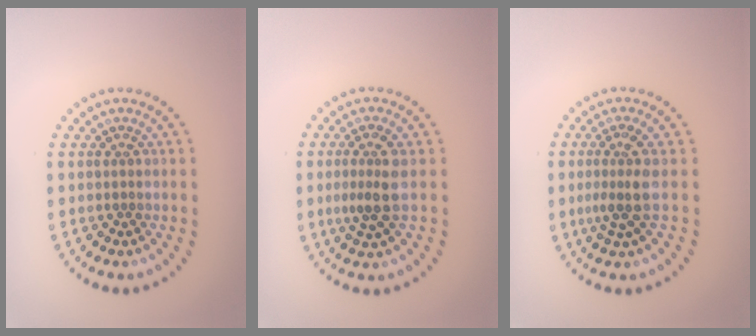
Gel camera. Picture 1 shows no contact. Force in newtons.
{"total": 2.8, "press": 2.5, "slide": 1.3}
{"total": 2.7, "press": 2.0, "slide": 1.9}